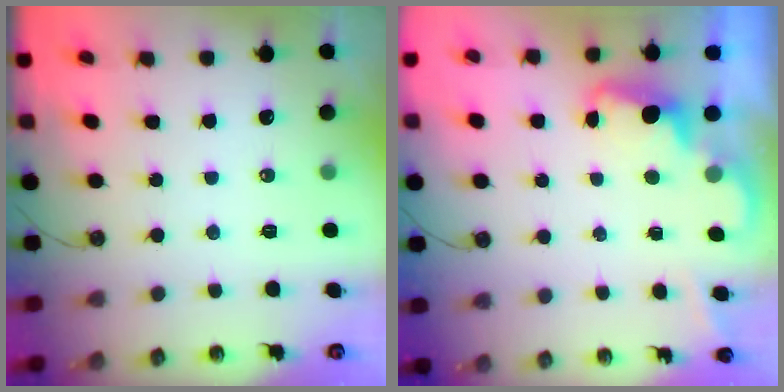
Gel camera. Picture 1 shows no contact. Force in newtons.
{"total": 2.4, "press": 2.3, "slide": 0.6}